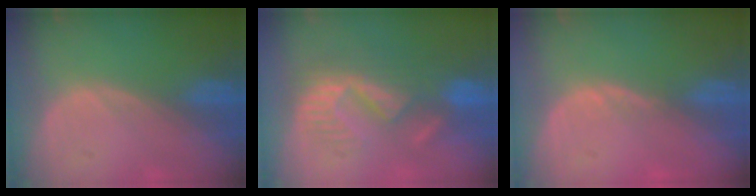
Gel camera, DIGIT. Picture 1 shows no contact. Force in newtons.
{"total": 8.9, "press": 8.4, "slide": 3.0}
{"total": 0.7, "press": 0.7, "slide": 0.2}